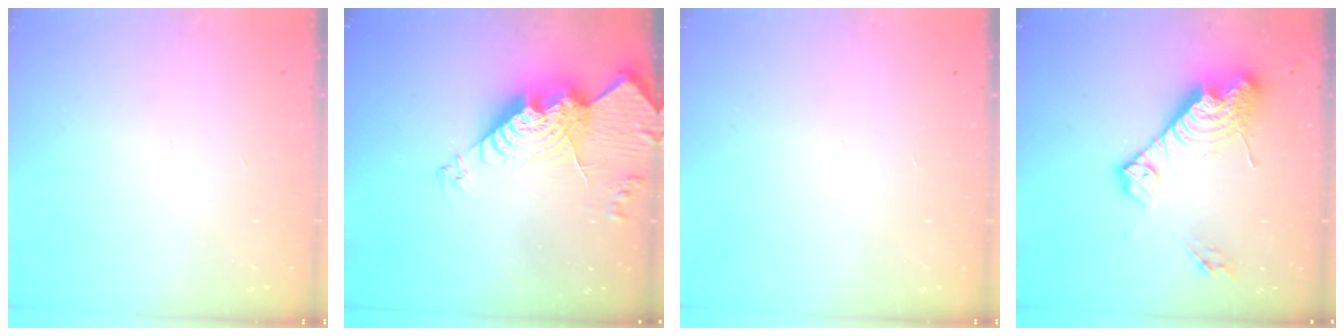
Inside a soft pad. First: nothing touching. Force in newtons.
{"total": 20.2, "press": 20.1, "slide": 2.1}
{"total": 0.0}
{"total": 17.8, "press": 17.7, "slide": 1.2}